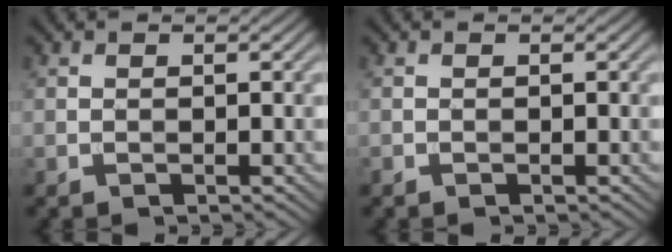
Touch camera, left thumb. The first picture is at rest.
{"total": 0.0}